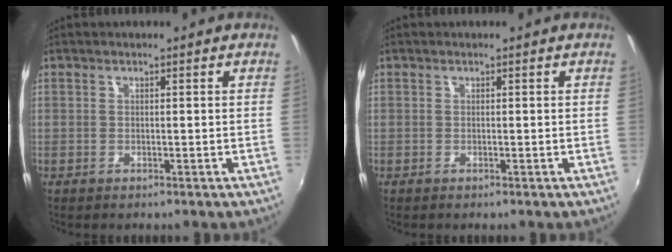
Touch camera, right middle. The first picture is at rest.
{"total": 0.0}